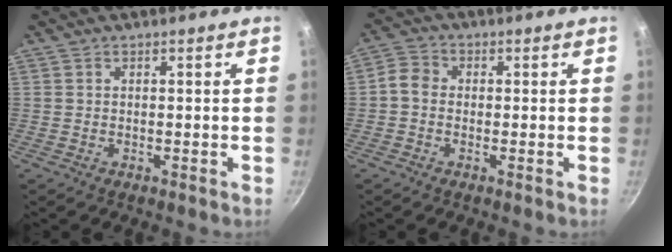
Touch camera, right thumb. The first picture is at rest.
{"total": 3.4, "force": [-0.6, 2.9, 1.8], "torque": [-0.033, 0.011, -0.024]}